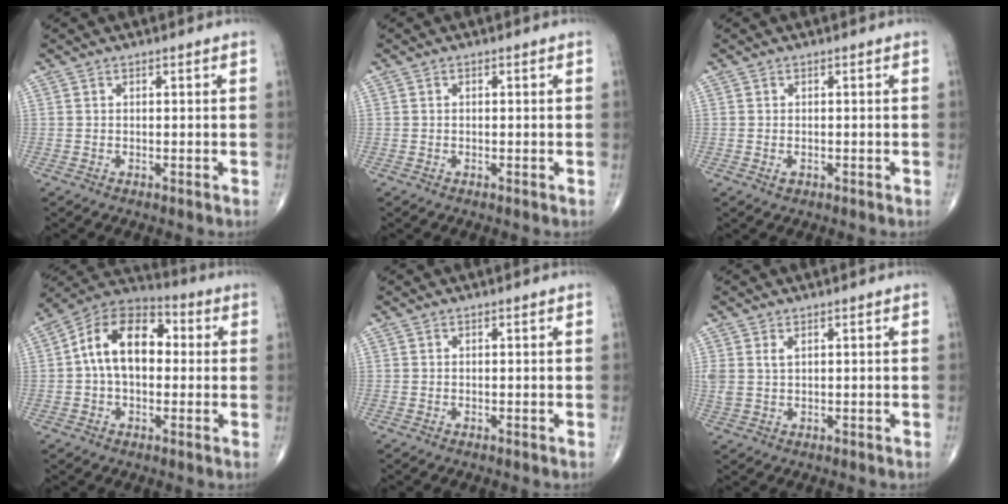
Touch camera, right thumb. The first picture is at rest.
{"total": 0.0}
{"total": 1.0, "force": [-0.4, 0.7, 0.7], "torque": [-0.008, 0.001, -0.005]}
{"total": 14.4, "force": [1.2, 9.1, 11.1], "torque": [-0.167, 0.036, 0.005]}
{"total": 0.0}
{"total": 2.6, "force": [1.1, 1.4, 1.9], "torque": [-0.048, 0.006, 0.030]}